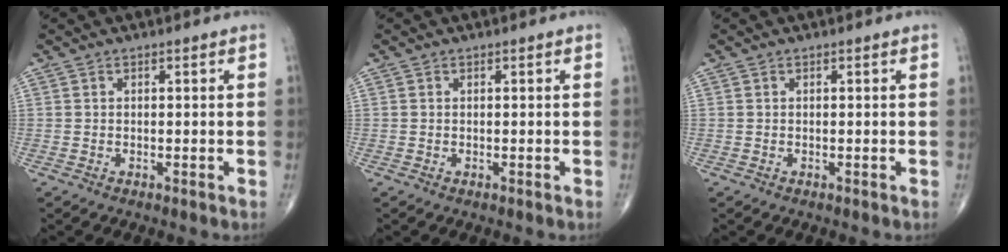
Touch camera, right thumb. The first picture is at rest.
{"total": 0.0}
{"total": 0.0}